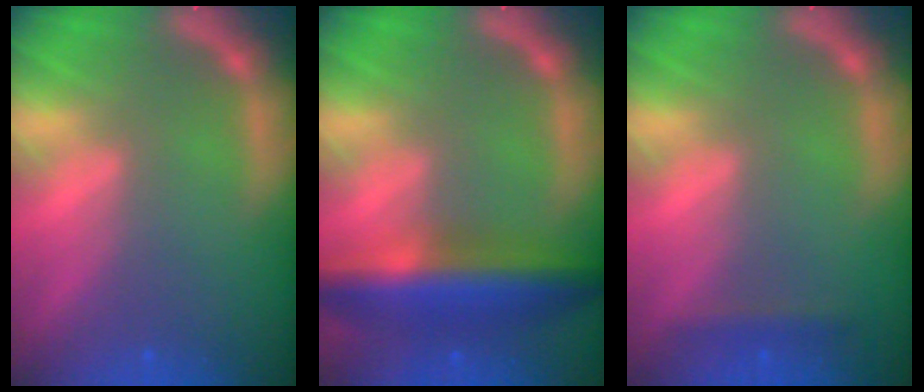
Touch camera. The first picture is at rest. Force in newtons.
{"total": 8.0}
{"total": 1.4}